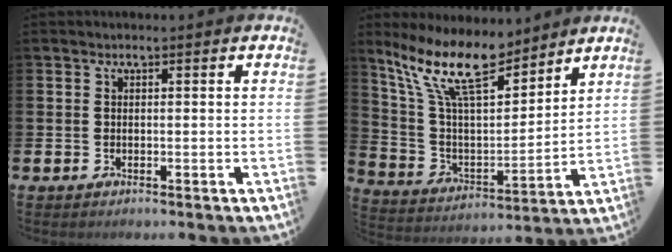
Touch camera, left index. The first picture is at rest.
{"total": 13.3, "force": [10.7, 3.7, 6.9], "torque": [-0.178, -0.043, 0.194]}